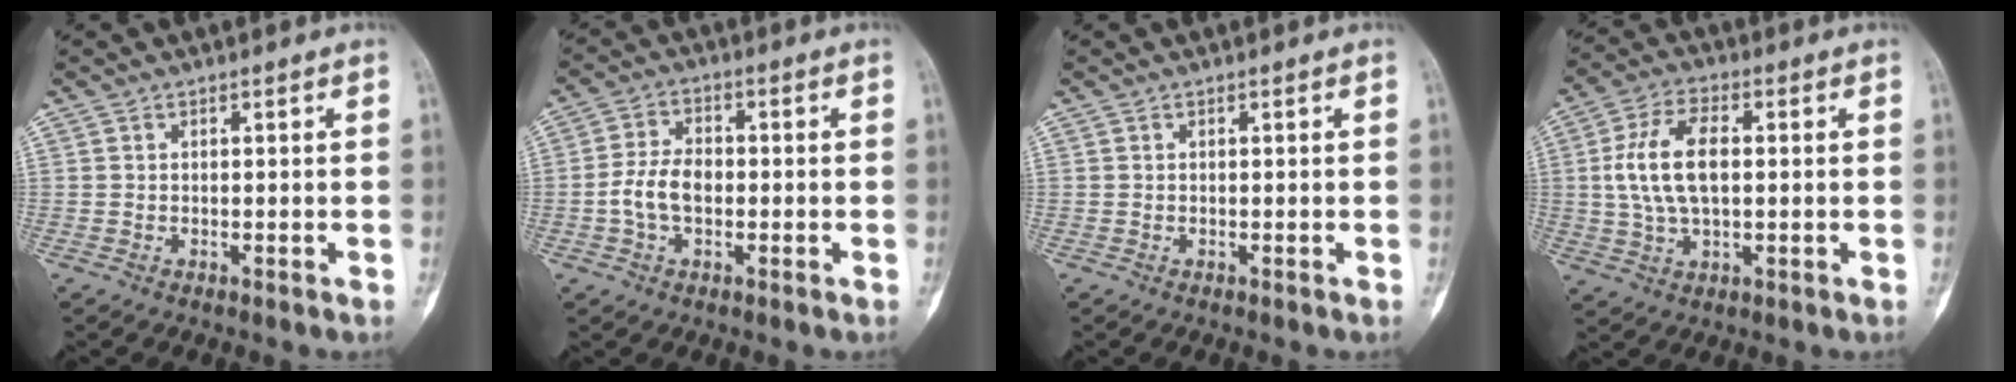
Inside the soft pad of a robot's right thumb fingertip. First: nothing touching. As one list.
[{"total": 6.6, "force": [-1.2, 4.1, 5.0], "torque": [-0.099, 0.020, -0.026]}, {"total": 0.0}, {"total": 11.6, "force": [1.0, 6.1, 9.7], "torque": [-0.193, 0.011, 0.020]}]